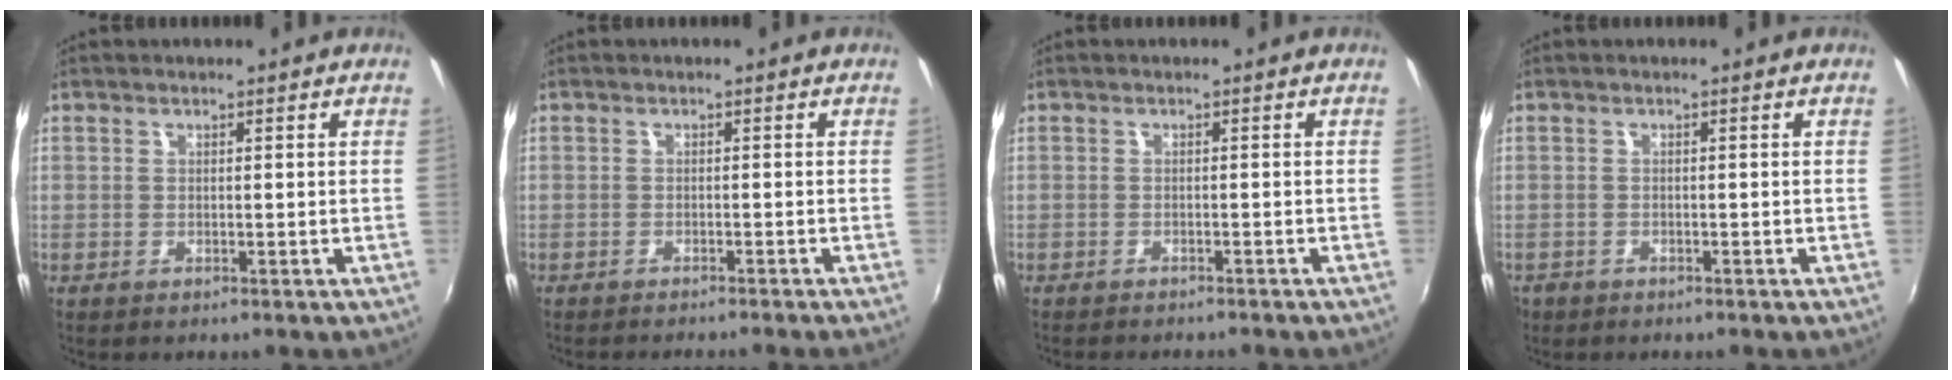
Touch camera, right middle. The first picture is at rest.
{"total": 3.3, "force": [-3.0, -0.4, 1.2], "torque": [-0.036, -0.007, -0.047]}
{"total": 3.8, "force": [-3.5, 0.5, 1.4], "torque": [-0.036, -0.014, -0.054]}
{"total": 1.8, "force": [-1.2, 1.3, 0.4], "torque": [-0.014, -0.004, -0.020]}